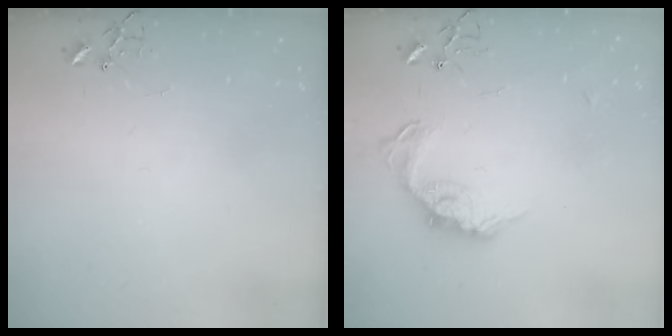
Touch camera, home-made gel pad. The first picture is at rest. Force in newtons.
{"total": 14.2, "press": 14.2, "slide": 0.6}